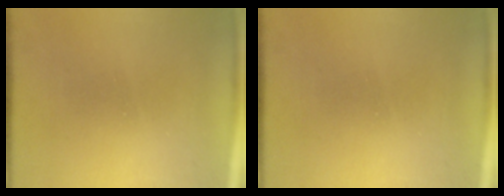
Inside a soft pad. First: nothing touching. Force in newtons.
{"total": 0.0}